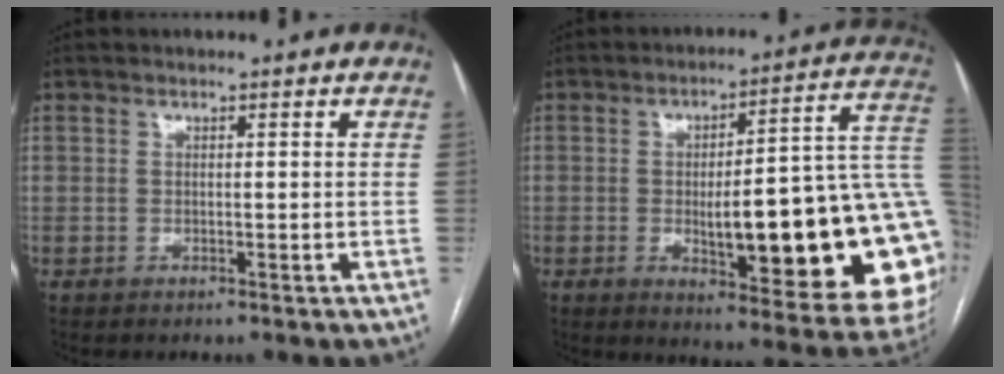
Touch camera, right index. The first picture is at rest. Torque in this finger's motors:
{"motor_torque": [1.96, -0.18, 1.05, 0.21]}